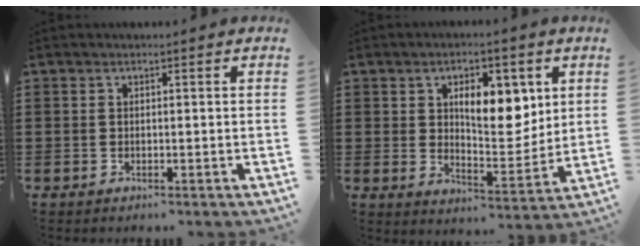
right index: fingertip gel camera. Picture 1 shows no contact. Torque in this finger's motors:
{"motor_torque": [1.49, 0.65, 0.53, 0.08]}